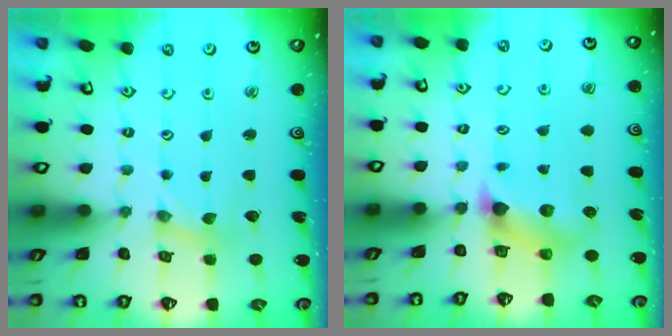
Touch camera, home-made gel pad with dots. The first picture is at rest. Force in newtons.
{"total": 5.6, "press": 5.6, "slide": 0.6}